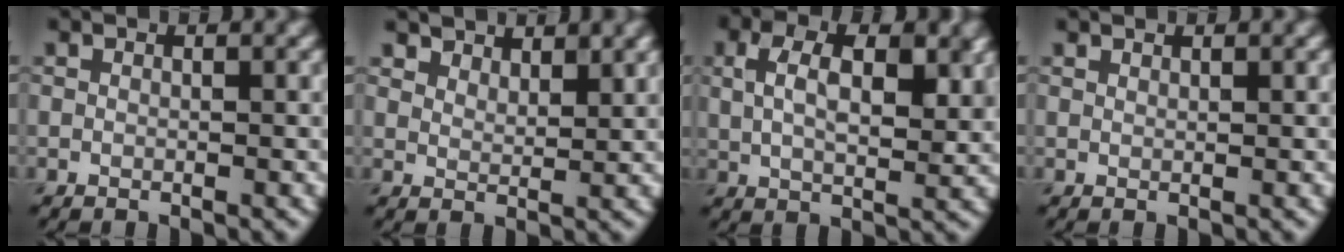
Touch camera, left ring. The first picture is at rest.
{"total": 4.1, "force": [3.7, 1.5, 1.2], "torque": [-0.027, -0.011, 0.069]}
{"total": 6.6, "force": [2.1, 3.6, 5.1], "torque": [-0.089, 0.005, 0.031]}
{"total": 0.6, "force": [0.6, 0.0, 0.1], "torque": [0.002, 0.000, 0.011]}